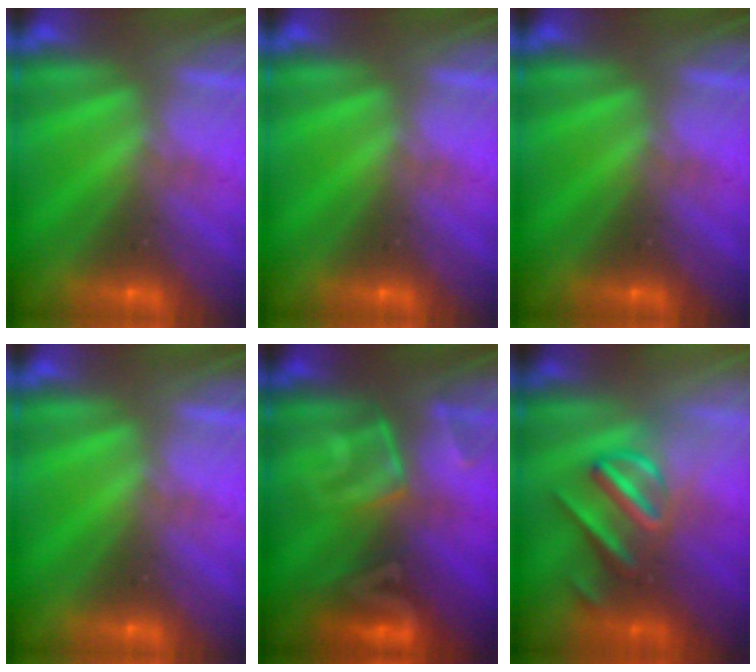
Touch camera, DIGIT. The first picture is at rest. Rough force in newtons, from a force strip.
{"total": 0.0}
{"total": 0.0}
{"total": 0.0}
{"total": 2.9}
{"total": 3.0}